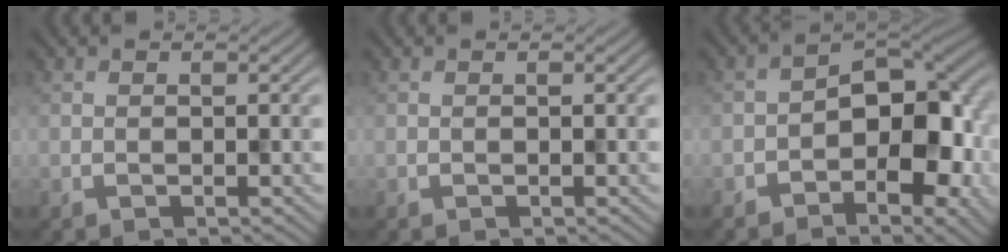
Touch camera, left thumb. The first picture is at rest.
{"total": 0.0}
{"total": 10.3, "force": [-2.2, 6.2, 7.9], "torque": [-0.073, 0.008, -0.047]}